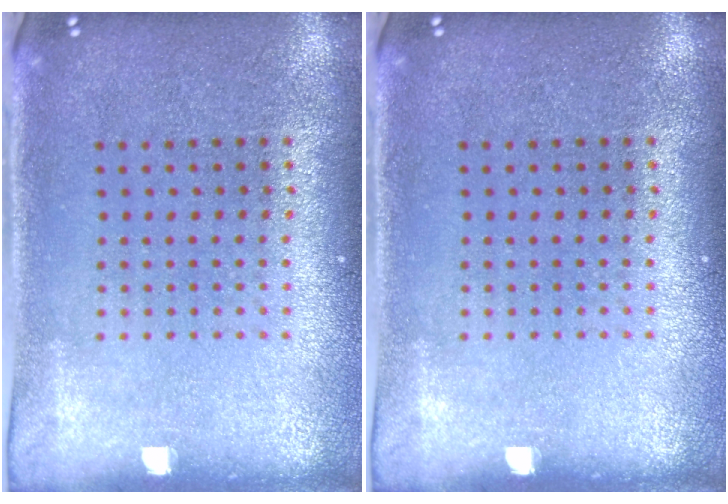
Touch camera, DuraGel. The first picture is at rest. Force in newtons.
{"total": 0.0}